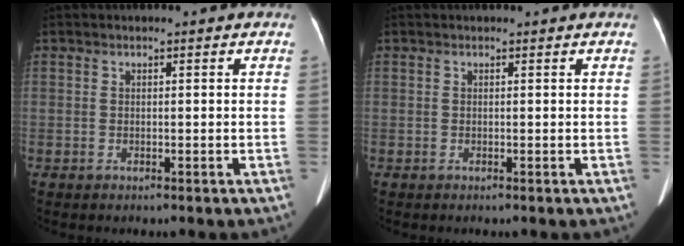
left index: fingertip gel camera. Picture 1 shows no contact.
{"total": 1.2, "force": [1.1, -0.1, 0.4], "torque": [-0.008, 0.016, 0.019]}